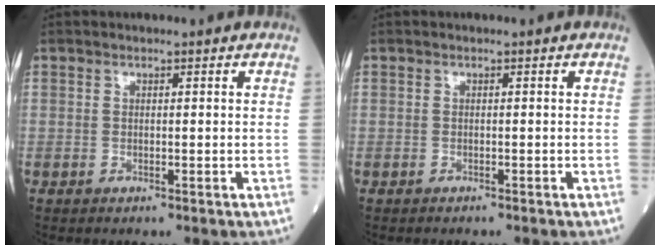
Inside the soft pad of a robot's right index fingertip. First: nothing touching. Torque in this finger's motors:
{"motor_torque": [-0.12, 0.13, 0.04, -0.01]}